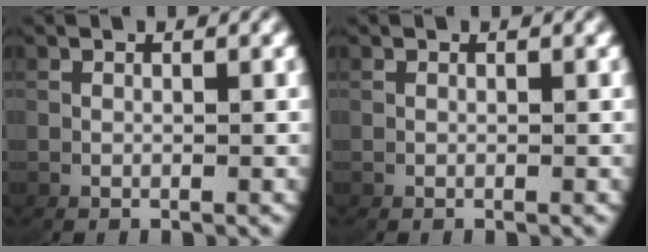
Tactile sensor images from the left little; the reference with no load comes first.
{"total": 0.0}